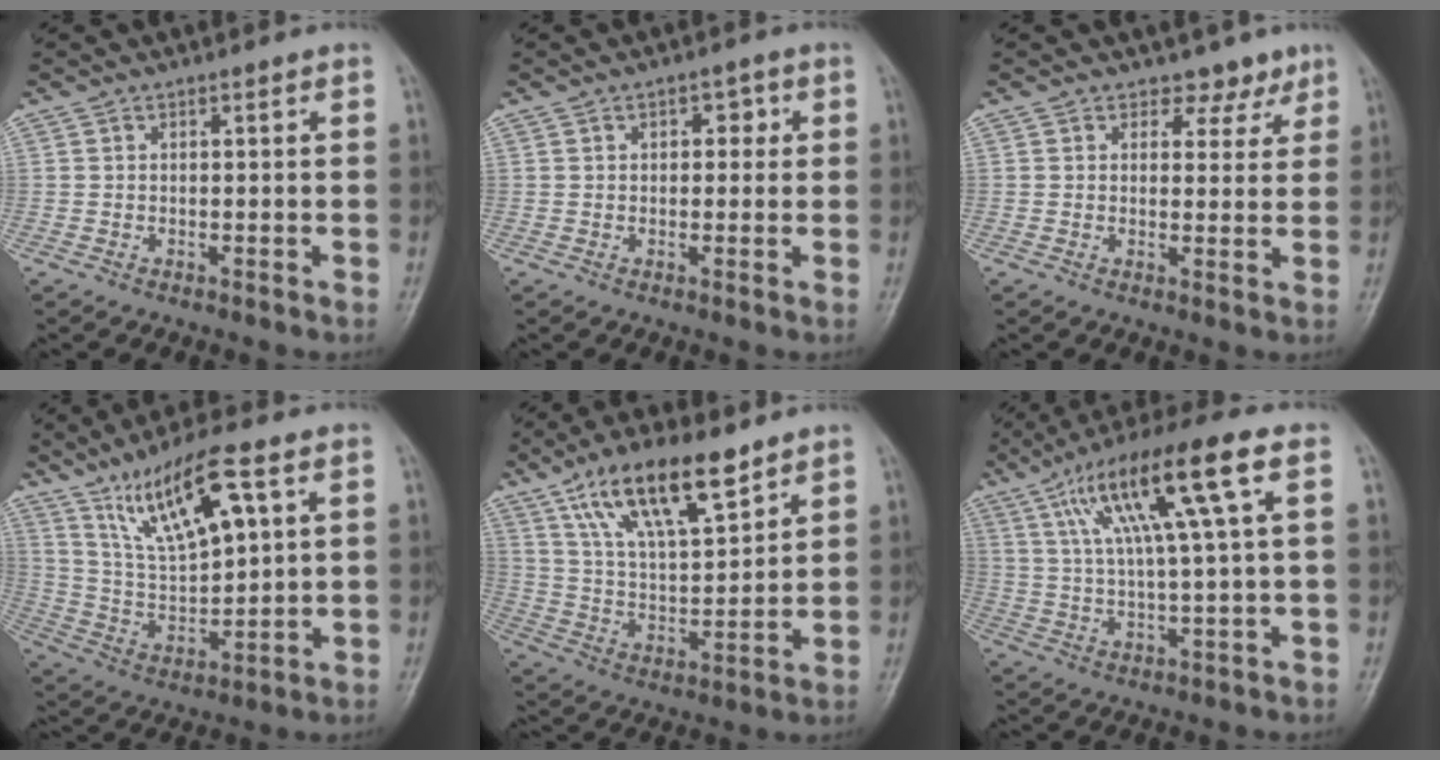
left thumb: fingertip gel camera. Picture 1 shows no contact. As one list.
[{"total": 3.3, "force": [0.9, 2.2, 2.3], "torque": [-0.008, 0.003, 0.006]}, {"total": 4.0, "force": [3.0, 2.7, 0.4], "torque": [0.023, -0.018, 0.035]}, {"total": 15.1, "force": [7.6, 4.6, 12.2], "torque": [-0.207, -0.021, 0.154]}, {"total": 16.7, "force": [10.3, 5.9, 11.7], "torque": [-0.180, -0.038, 0.192]}, {"total": 16.3, "force": [6.2, 2.0, 15.0], "torque": [-0.277, 0.008, 0.105]}]